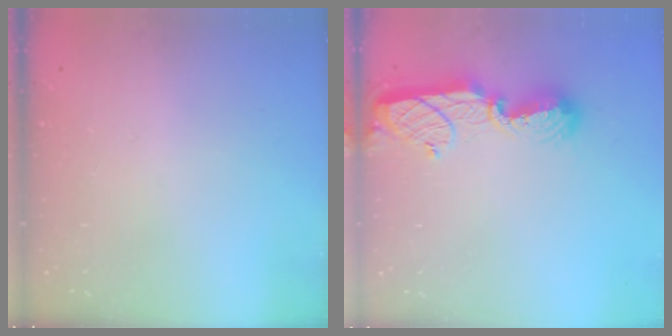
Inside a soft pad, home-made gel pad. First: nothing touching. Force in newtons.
{"total": 13.8, "press": 13.8, "slide": 1.5}